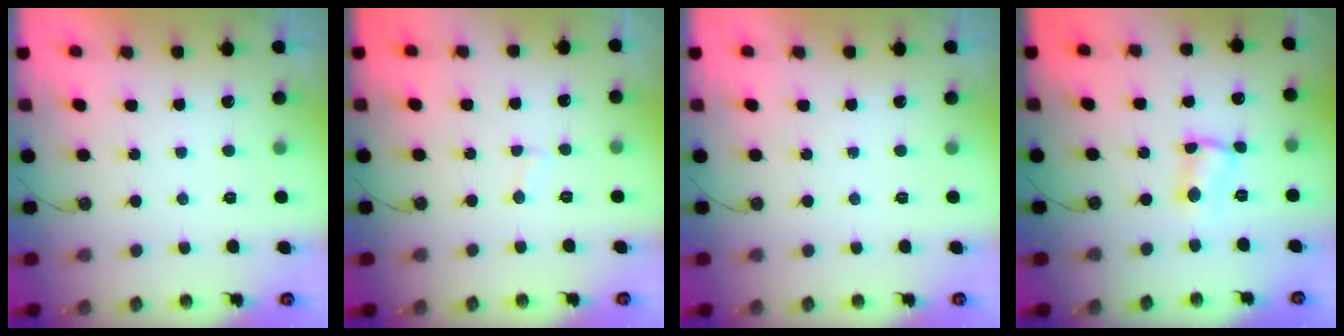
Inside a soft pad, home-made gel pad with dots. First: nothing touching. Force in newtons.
{"total": 2.0, "press": 2.0, "slide": 0.2}
{"total": 0.0}
{"total": 2.2, "press": 2.2, "slide": 0.1}